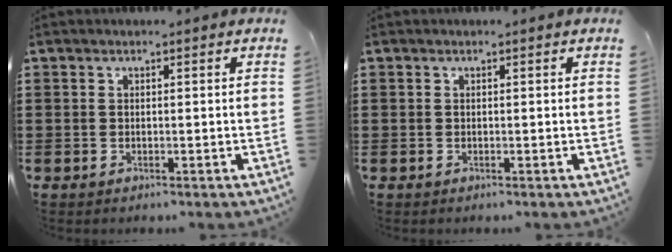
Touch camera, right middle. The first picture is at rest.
{"total": 0.0}